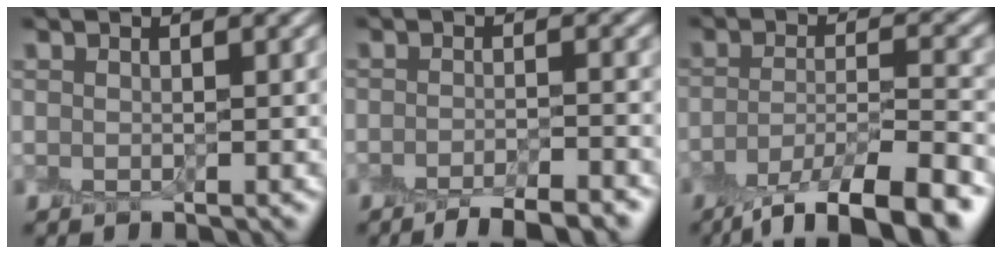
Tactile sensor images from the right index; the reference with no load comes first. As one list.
[{"total": 4.2, "force": [-3.2, 0.9, 2.5], "torque": [-0.029, -0.001, -0.055]}, {"total": 8.8, "force": [-5.7, 2.5, 6.3], "torque": [-0.094, -0.011, -0.096]}]